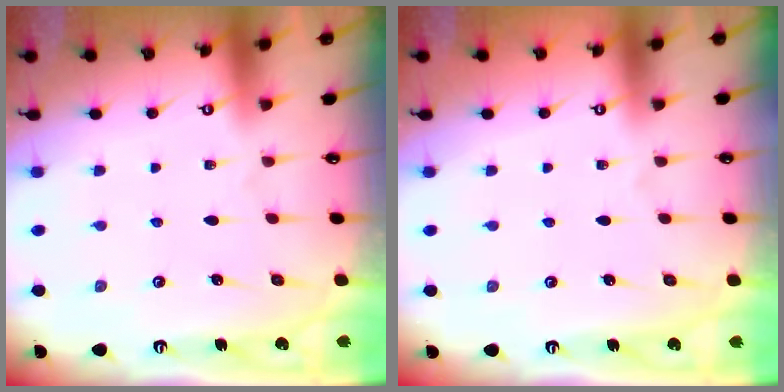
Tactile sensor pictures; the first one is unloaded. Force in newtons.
{"total": 0.9, "press": 0.9, "slide": 0.2}